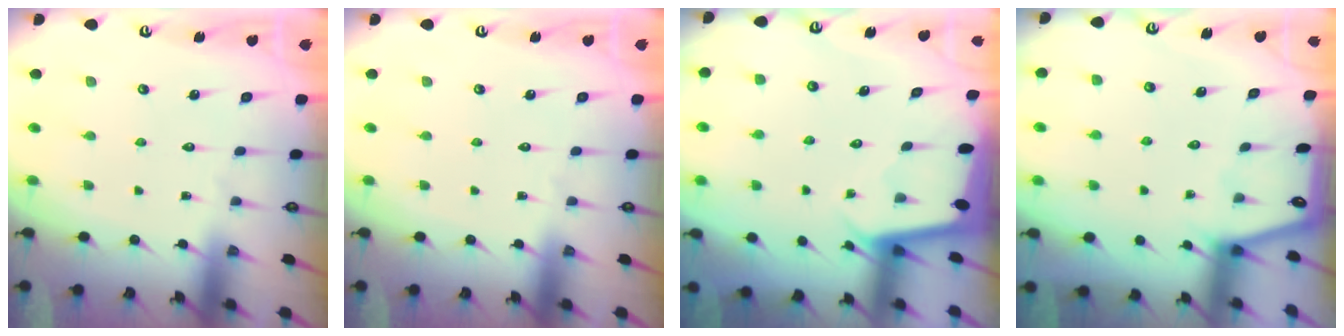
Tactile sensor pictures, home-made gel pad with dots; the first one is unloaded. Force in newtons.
{"total": 0.0}
{"total": 1.9, "press": 1.9, "slide": 0.0}
{"total": 1.3, "press": 1.2, "slide": 0.2}